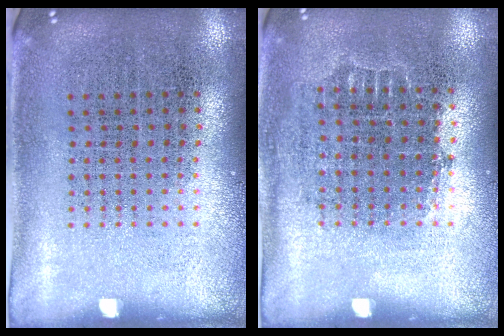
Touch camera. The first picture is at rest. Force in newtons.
{"total": 0.6, "press": 0.6, "slide": 0.2}